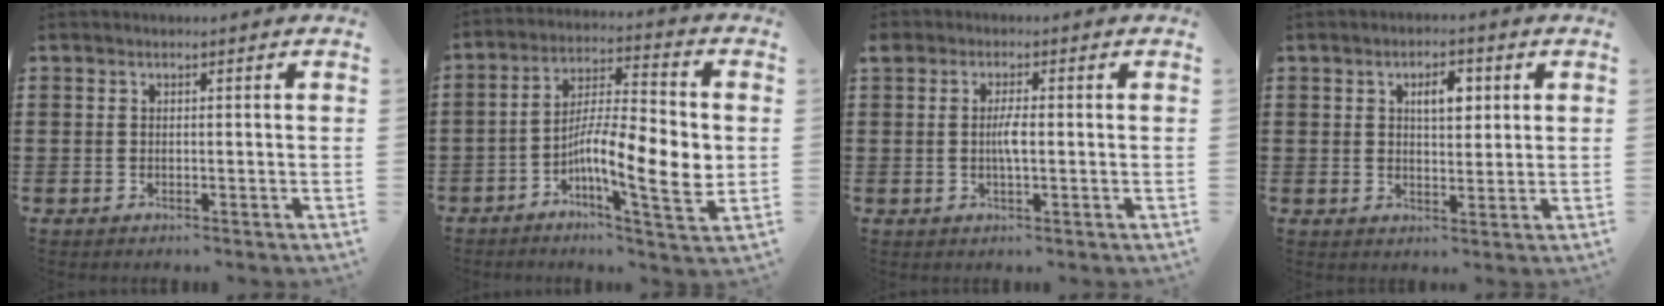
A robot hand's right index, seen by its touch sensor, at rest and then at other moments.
{"total": 11.5, "force": [-2.2, 2.8, 11.0], "torque": [-0.207, -0.004, -0.041]}
{"total": 2.8, "force": [-0.1, 0.8, 2.7], "torque": [-0.051, -0.001, -0.003]}
{"total": 4.1, "force": [1.4, 1.9, 3.4], "torque": [-0.048, 0.002, 0.017]}